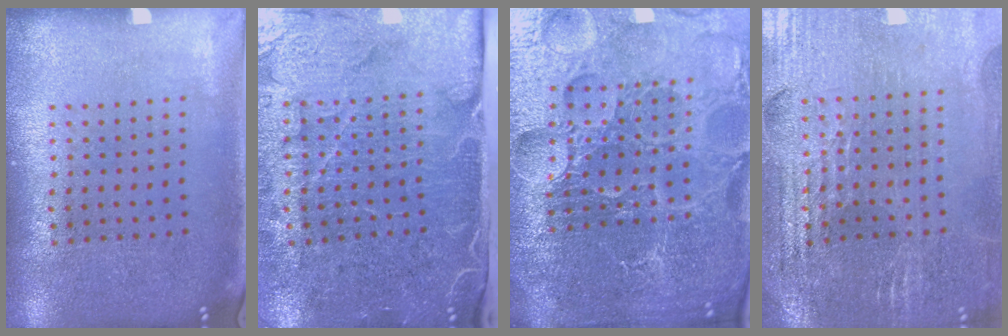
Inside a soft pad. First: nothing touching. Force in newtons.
{"total": 4.8, "press": 4.0, "slide": 2.7}
{"total": 6.3, "press": 5.6, "slide": 2.8}
{"total": 2.9, "press": 2.8, "slide": 0.4}